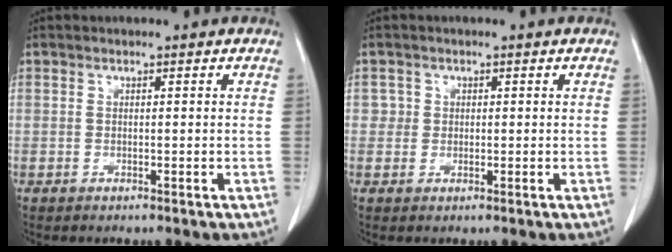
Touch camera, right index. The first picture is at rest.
{"total": 1.7, "force": [0.4, 1.6, 0.0], "torque": [0.014, 0.002, 0.001]}